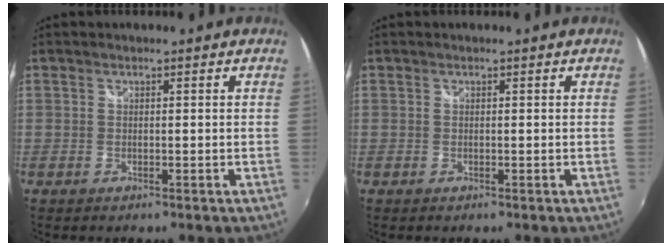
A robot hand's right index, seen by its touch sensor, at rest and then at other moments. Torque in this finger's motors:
{"motor_torque": [-0.08, 0.09, 0.00, 0.01]}